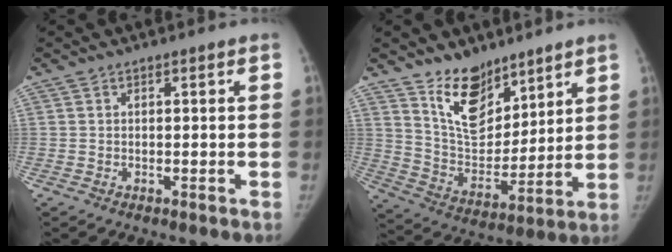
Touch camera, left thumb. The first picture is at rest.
{"total": 13.5, "force": [9.5, 7.2, 6.3], "torque": [-0.066, -0.077, 0.184]}